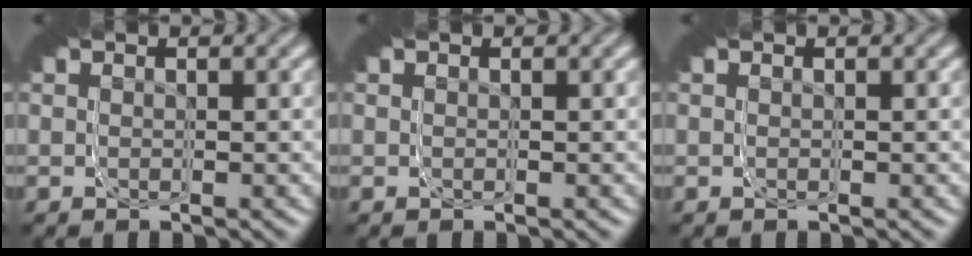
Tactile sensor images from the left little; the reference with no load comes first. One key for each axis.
{"total": 0.0}
{"total": 0.0}